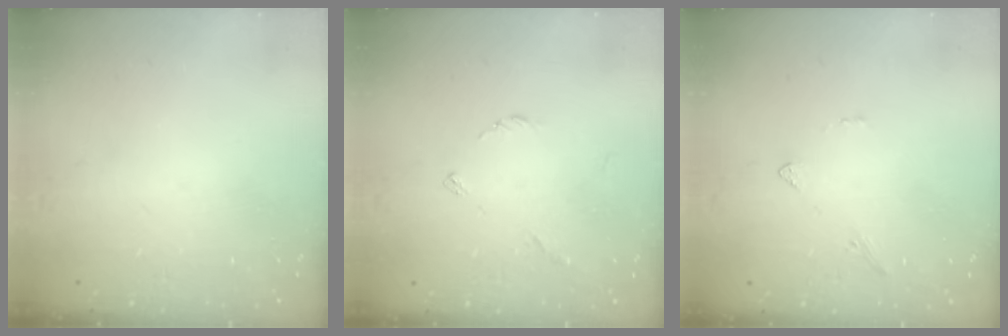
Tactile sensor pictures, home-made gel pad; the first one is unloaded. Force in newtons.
{"total": 4.2, "press": 4.2, "slide": 0.4}
{"total": 1.6, "press": 1.5, "slide": 0.5}